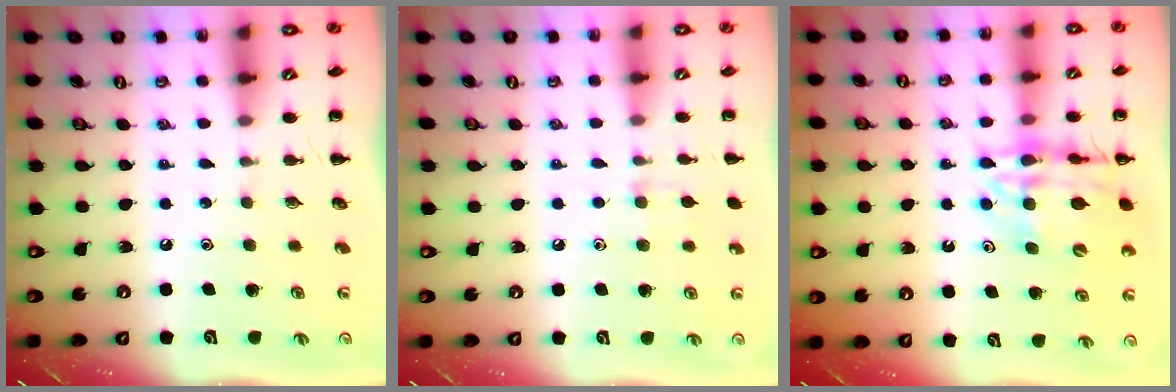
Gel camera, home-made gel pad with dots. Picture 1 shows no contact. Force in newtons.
{"total": 5.5, "press": 5.0, "slide": 2.2}
{"total": 16.3, "press": 16.0, "slide": 3.1}